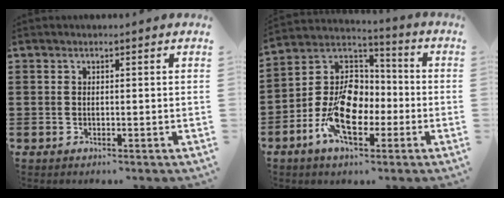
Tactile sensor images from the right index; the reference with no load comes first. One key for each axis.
{"total": 12.0, "fx": -4.5, "fy": 7.9, "fz": 7.9, "tx": -0.195, "ty": 0.005, "tz": -0.092}